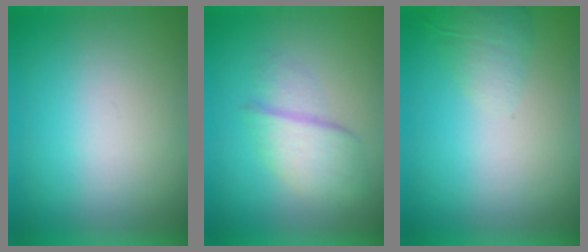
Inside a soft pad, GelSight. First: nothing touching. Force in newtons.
{"total": 2.7}
{"total": 2.1}